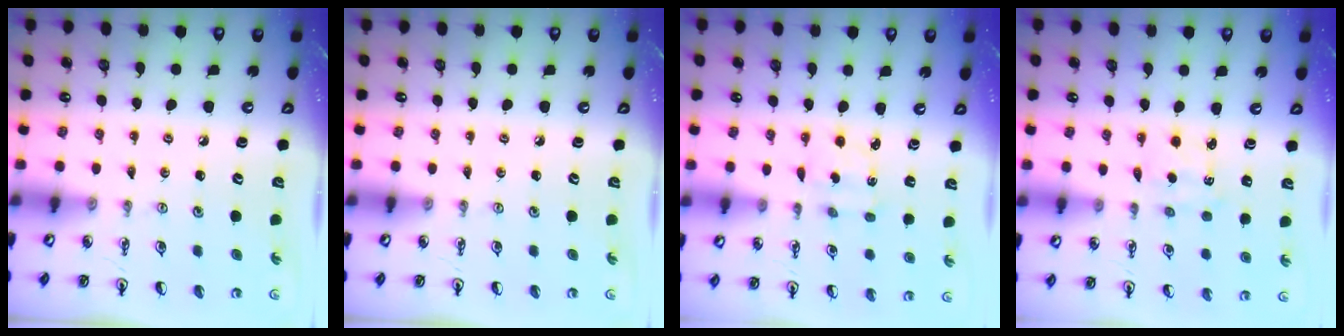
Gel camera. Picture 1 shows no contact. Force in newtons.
{"total": 0.0}
{"total": 2.2, "press": 2.1, "slide": 0.6}
{"total": 2.5, "press": 2.5, "slide": 0.3}